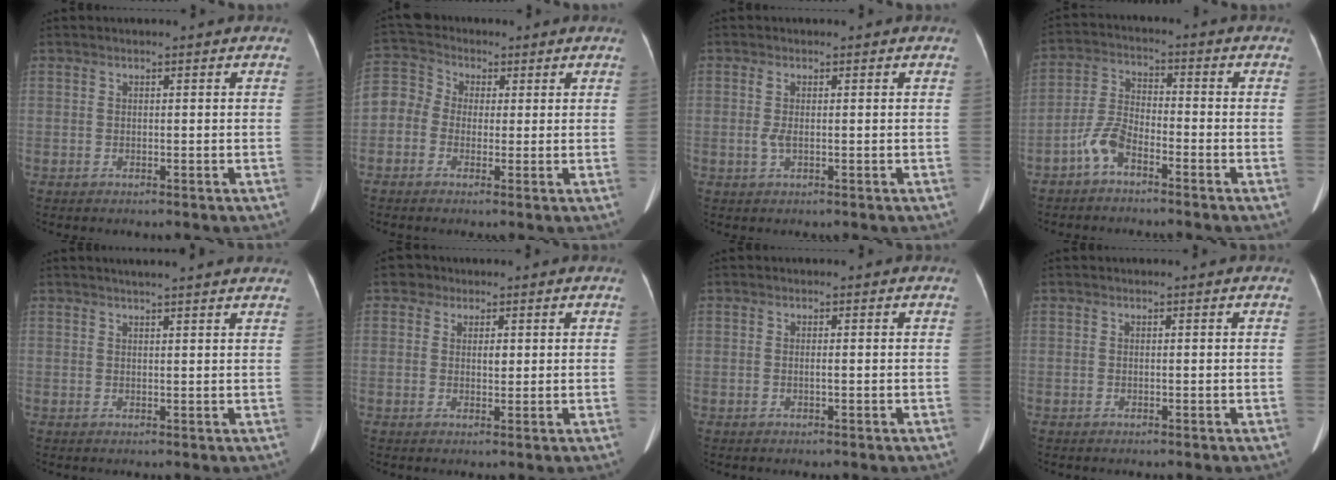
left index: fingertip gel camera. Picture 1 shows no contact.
{"total": 9.0, "force": [0.7, 8.4, 3.1], "torque": [-0.098, 0.050, 0.010]}
{"total": 1.9, "force": [0.0, 0.6, 1.8], "torque": [-0.043, -0.003, 0.005]}
{"total": 5.4, "force": [-3.7, 2.0, 3.4], "torque": [-0.086, 0.009, -0.075]}
{"total": 8.4, "force": [7.4, 0.4, 3.9], "torque": [-0.051, 0.021, 0.078]}
{"total": 3.0, "force": [1.2, 2.5, 1.2], "torque": [-0.018, 0.004, 0.018]}
{"total": 0.5, "force": [-0.1, 0.0, 0.5], "torque": [-0.010, 0.000, 0.000]}
{"total": 0.0}